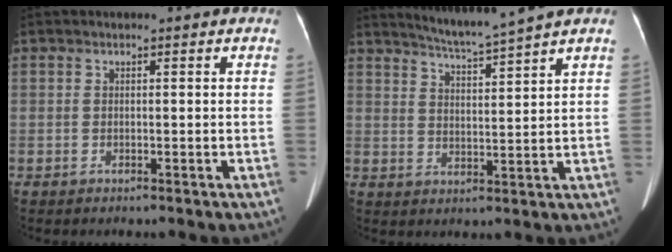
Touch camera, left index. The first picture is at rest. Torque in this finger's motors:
{"motor_torque": [0.30, -0.65, 0.10, 0.05]}